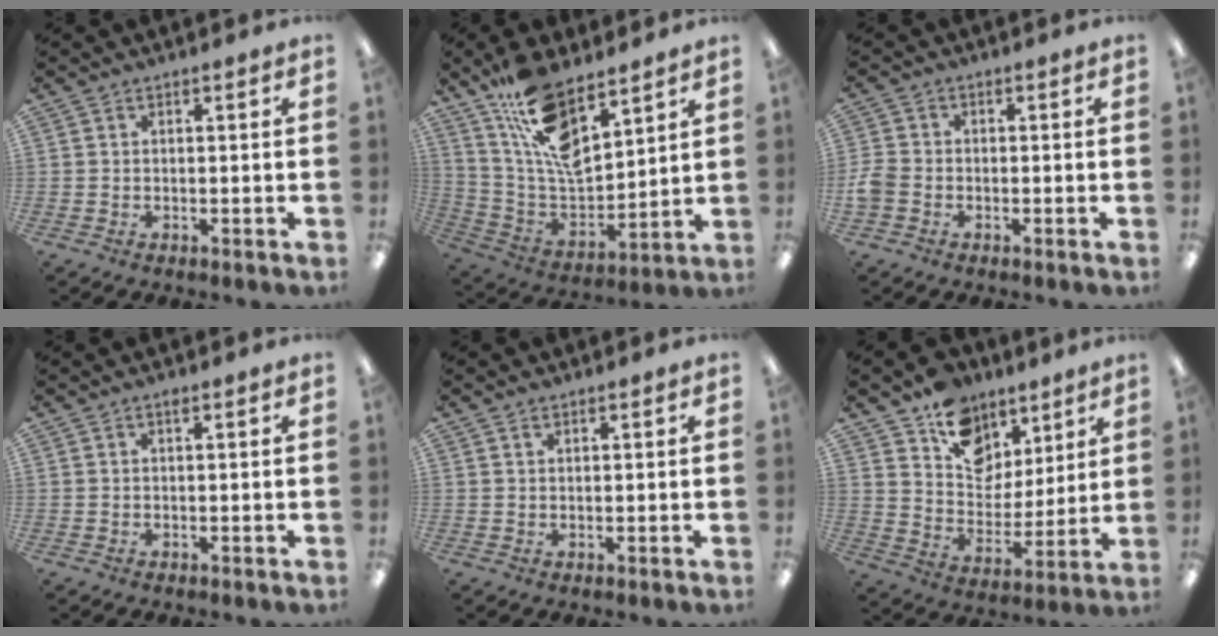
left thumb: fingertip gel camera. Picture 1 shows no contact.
{"total": 15.7, "force": [10.8, 6.5, 9.3], "torque": [-0.176, -0.065, 0.198]}
{"total": 3.8, "force": [-1.4, 3.0, 1.8], "torque": [-0.034, 0.009, -0.024]}
{"total": 0.6, "force": [0.4, 0.2, 0.4], "torque": [-0.010, 0.002, 0.007]}
{"total": 1.0, "force": [0.8, 0.5, 0.5], "torque": [-0.011, 0.001, 0.014]}
{"total": 13.7, "force": [8.7, 9.7, 4.1], "torque": [-0.071, -0.056, 0.169]}